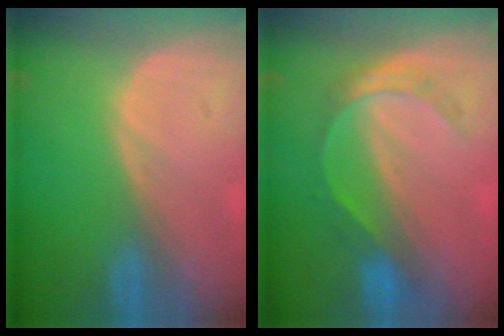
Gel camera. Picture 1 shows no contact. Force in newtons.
{"total": 5.1, "press": 4.9, "slide": 1.4}